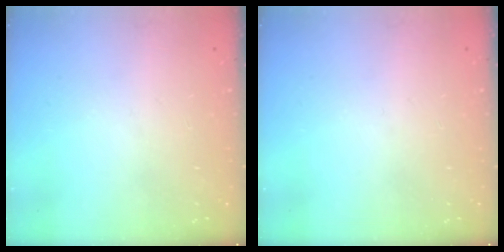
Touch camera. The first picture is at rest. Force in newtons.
{"total": 0.0}